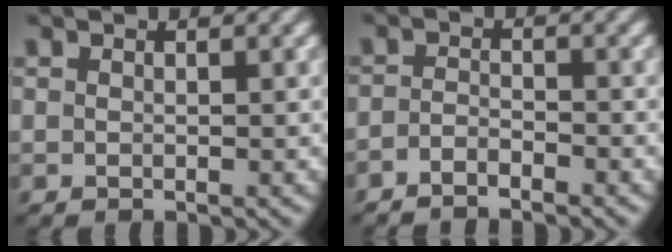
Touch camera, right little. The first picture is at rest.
{"total": 2.4, "force": [-2.3, 0.2, 0.4], "torque": [-0.004, -0.012, -0.039]}